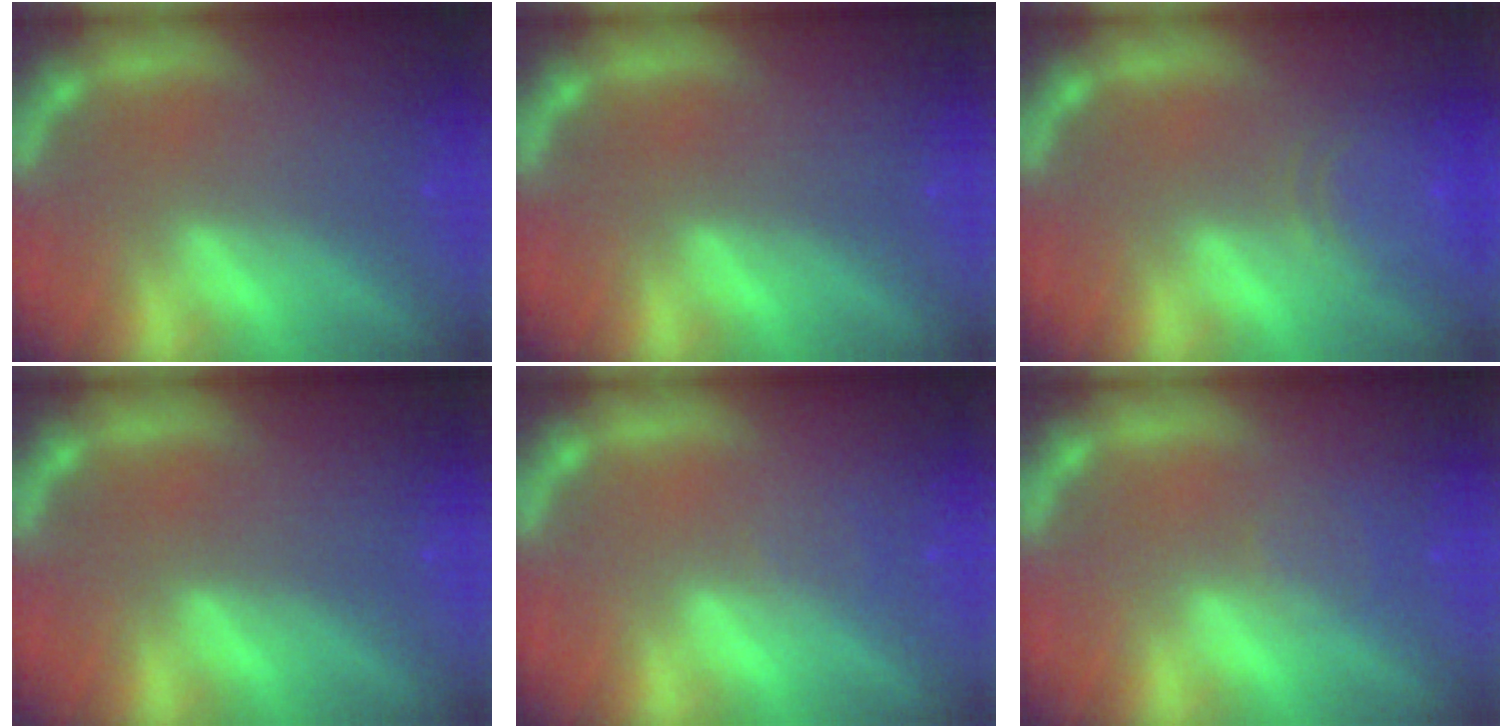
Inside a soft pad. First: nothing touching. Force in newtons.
{"total": 0.0}
{"total": 5.5}
{"total": 0.0}
{"total": 0.9}
{"total": 1.5}